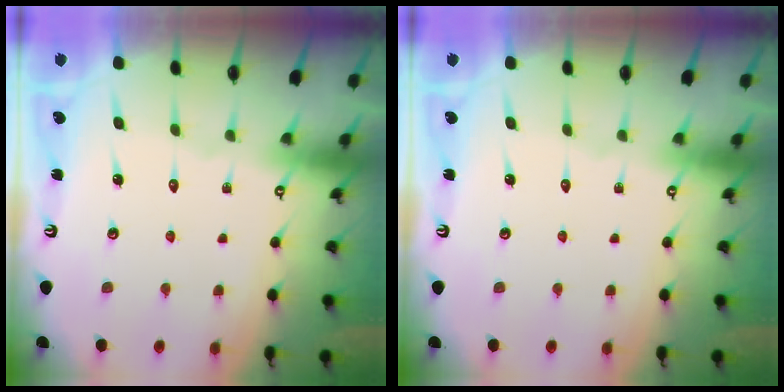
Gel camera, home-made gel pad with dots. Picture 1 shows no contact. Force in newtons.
{"total": 0.0}